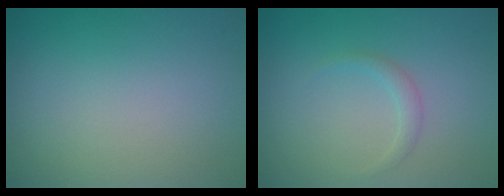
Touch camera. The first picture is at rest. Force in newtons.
{"total": 1.1, "press": 1.1, "slide": 0.0}